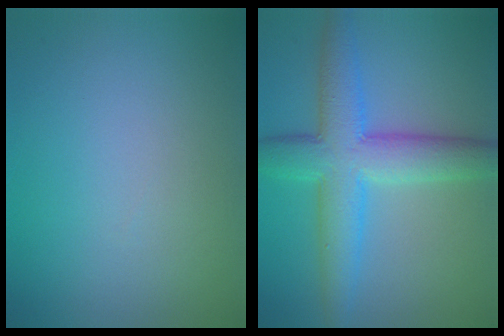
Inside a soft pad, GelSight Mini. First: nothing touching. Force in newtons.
{"total": 7.1, "press": 7.1, "slide": 0.2}